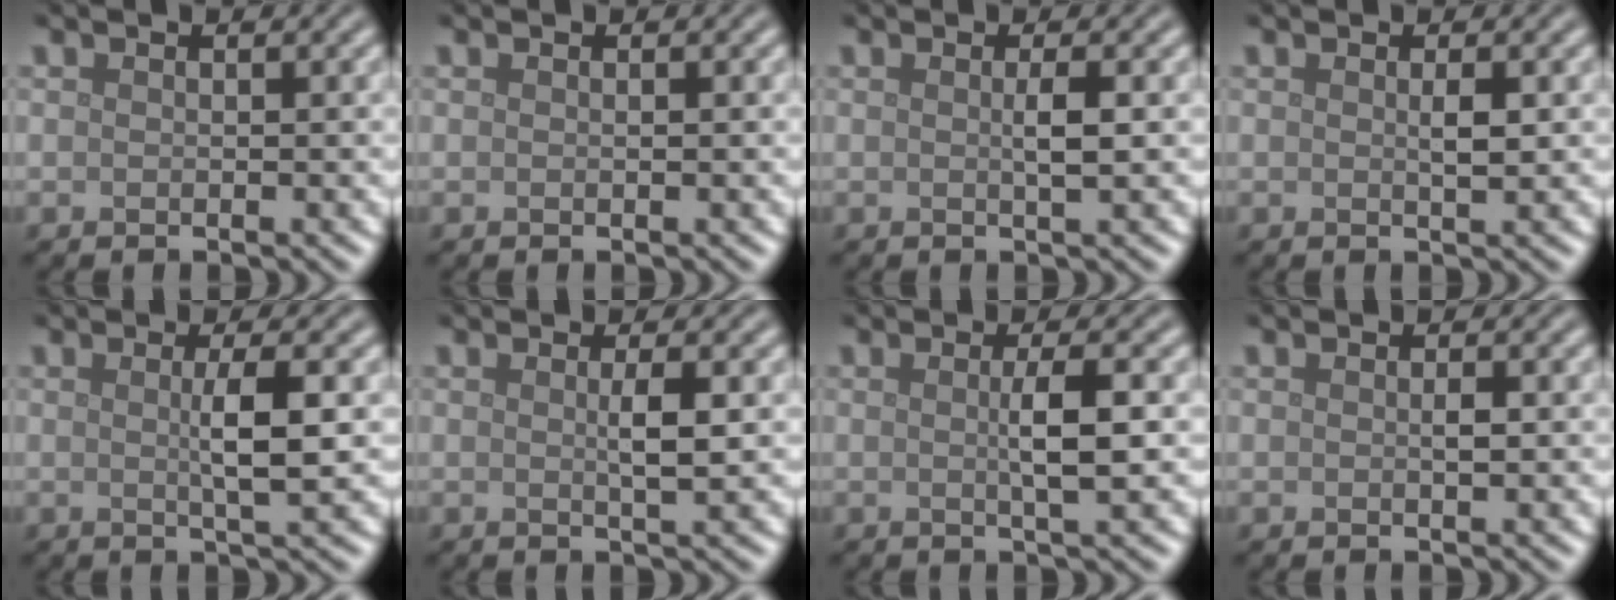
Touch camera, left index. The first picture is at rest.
{"total": 0.0}
{"total": 1.6, "force": [0.1, 0.2, 1.6], "torque": [-0.030, 0.002, -0.001]}
{"total": 1.1, "force": [0.1, 0.1, 1.1], "torque": [-0.020, 0.000, 0.002]}
{"total": 3.2, "force": [0.2, 0.5, 3.2], "torque": [-0.053, 0.000, 0.000]}
{"total": 1.9, "force": [0.2, 0.2, 1.9], "torque": [-0.035, 0.002, 0.000]}
{"total": 2.9, "force": [0.1, 0.4, 2.9], "torque": [-0.050, 0.001, -0.001]}
{"total": 0.7, "force": [0.0, 0.1, 0.7], "torque": [-0.012, 0.001, 0.001]}